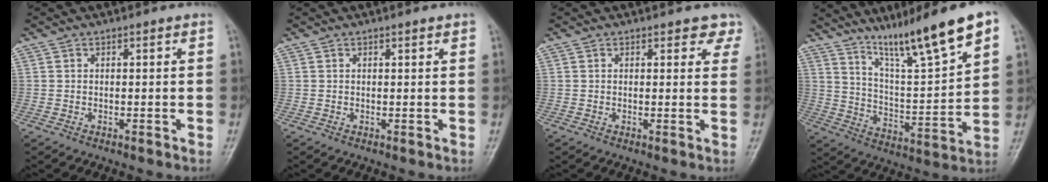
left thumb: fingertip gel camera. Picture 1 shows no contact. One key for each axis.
{"total": 1.0, "fx": 0.7, "fy": 0.2, "fz": 0.7, "tx": -0.009, "ty": -0.001, "tz": 0.008}
{"total": 3.7, "fx": 3.0, "fy": 1.9, "fz": 1.3, "tx": 0.018, "ty": -0.012, "tz": 0.020}
{"total": 17.5, "fx": 11.7, "fy": 1.9, "fz": 12.9, "tx": -0.194, "ty": -0.059, "tz": 0.200}